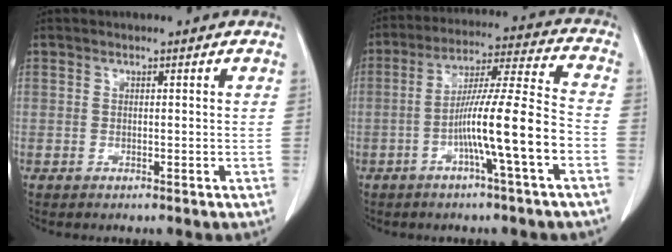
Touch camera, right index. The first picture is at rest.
{"total": 12.7, "force": [-4.4, -0.7, 11.8], "torque": [-0.210, 0.010, -0.078]}